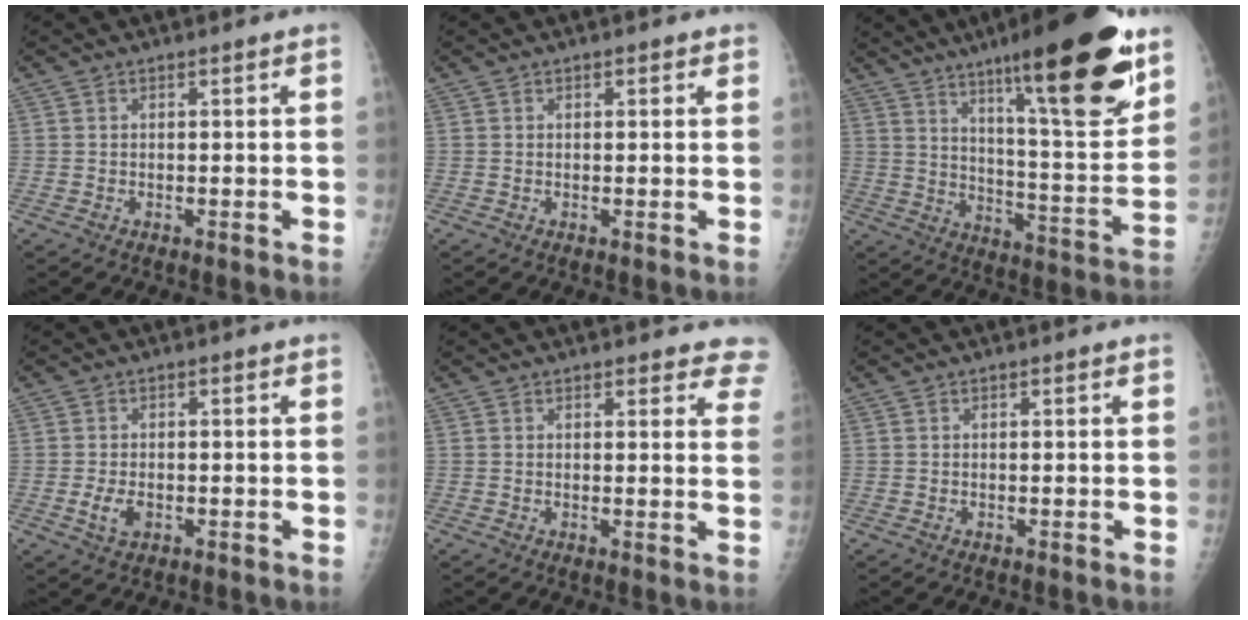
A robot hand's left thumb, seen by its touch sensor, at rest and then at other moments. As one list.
[{"total": 1.0, "force": [0.5, 0.6, 0.6], "torque": [-0.003, 0.000, 0.004]}, {"total": 24.3, "force": [14.7, 4.4, 18.8], "torque": [-0.256, -0.072, 0.229]}, {"total": 3.6, "force": [-1.0, 2.2, 2.6], "torque": [-0.048, -0.001, -0.015]}, {"total": 6.8, "force": [6.2, 2.4, 1.6], "torque": [0.031, -0.023, 0.044]}, {"total": 0.0}]